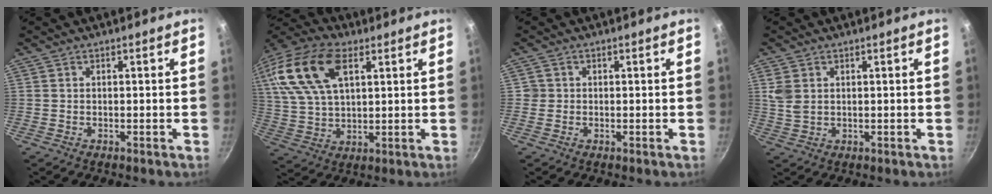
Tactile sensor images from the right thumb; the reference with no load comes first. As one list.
[{"total": 18.3, "force": [7.1, 9.6, 13.9], "torque": [-0.280, 0.006, 0.129]}, {"total": 1.2, "force": [0.1, 1.2, 0.0], "torque": [0.007, 0.004, 0.000]}, {"total": 3.6, "force": [1.1, 2.5, 2.3], "torque": [-0.050, -0.002, 0.029]}]